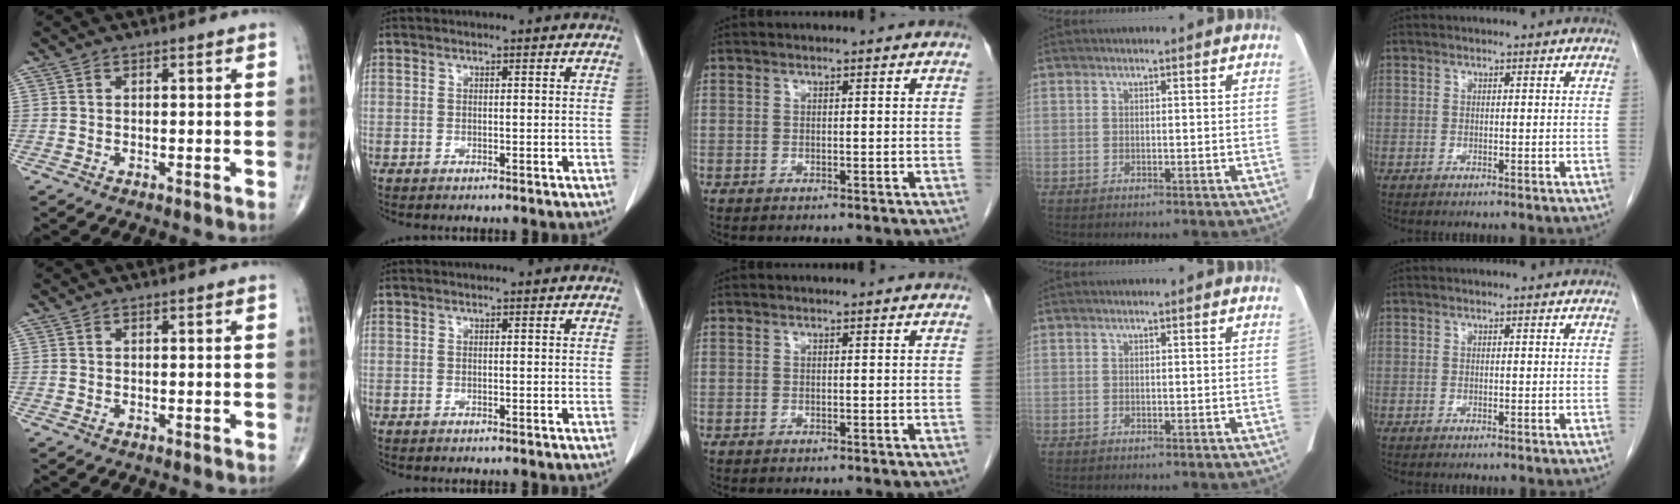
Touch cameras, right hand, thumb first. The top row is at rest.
{}